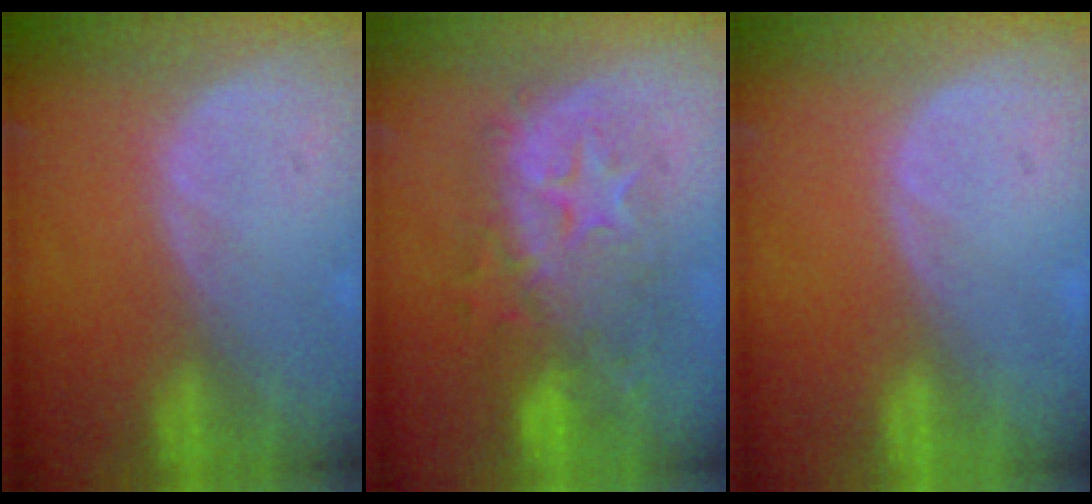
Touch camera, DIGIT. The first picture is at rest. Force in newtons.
{"total": 9.0, "press": 9.0, "slide": 0.3}
{"total": 0.0}